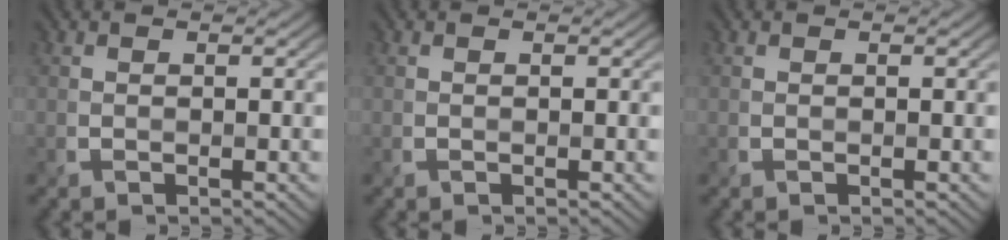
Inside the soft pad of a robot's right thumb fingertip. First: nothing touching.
{"total": 0.0}
{"total": 0.0}